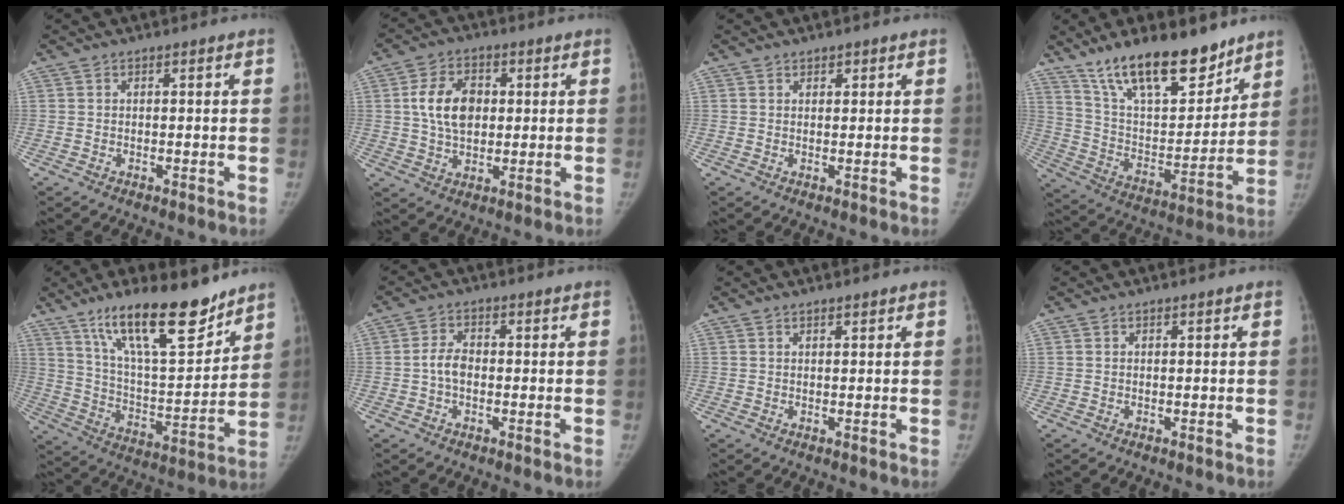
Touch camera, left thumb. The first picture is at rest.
{"total": 9.4, "force": [1.5, 6.4, 6.8], "torque": [-0.103, 0.000, 0.029]}
{"total": 1.2, "force": [0.8, 0.7, 0.4], "torque": [0.006, -0.004, 0.010]}
{"total": 21.4, "force": [15.5, 8.0, 12.4], "torque": [-0.159, -0.080, 0.269]}
{"total": 20.9, "force": [14.6, 6.3, 13.6], "torque": [-0.191, -0.079, 0.253]}
{"total": 3.6, "force": [-0.6, 2.4, 2.7], "torque": [-0.048, 0.013, -0.015]}
{"total": 0.8, "force": [0.6, 0.2, 0.4], "torque": [-0.006, -0.003, 0.011]}
{"total": 0.0}